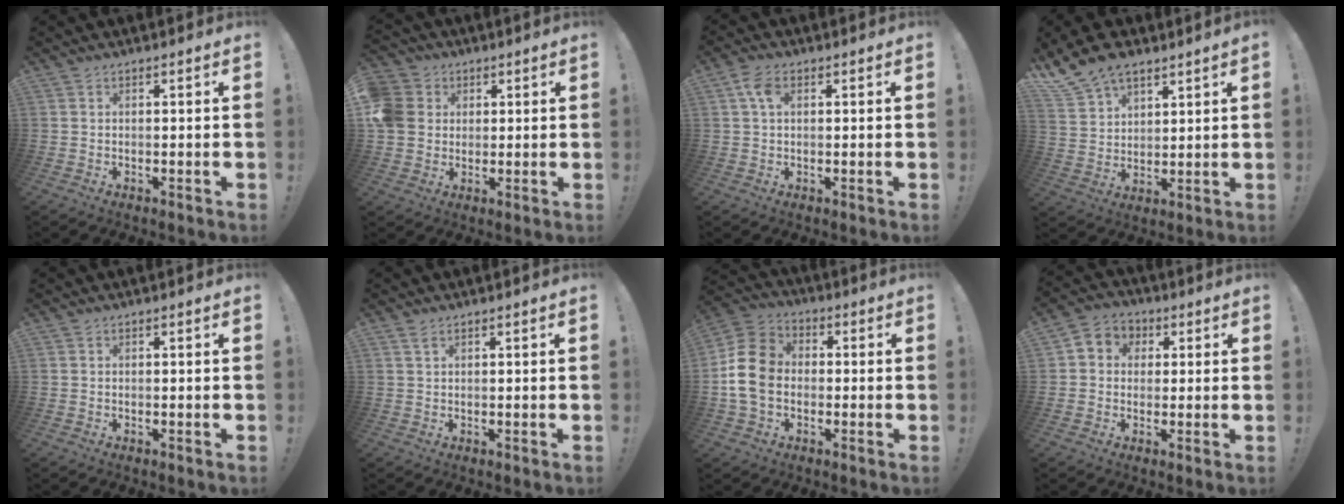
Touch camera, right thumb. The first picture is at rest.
{"total": 9.1, "force": [1.7, 8.2, 3.6], "torque": [-0.077, 0.002, 0.036]}
{"total": 4.8, "force": [1.5, 2.6, 3.7], "torque": [-0.067, 0.005, 0.027]}
{"total": 9.5, "force": [7.4, 4.6, 3.6], "torque": [-0.079, -0.038, 0.149]}
{"total": 0.0}
{"total": 1.6, "force": [0.9, 0.4, 1.2], "torque": [-0.018, -0.002, 0.016]}
{"total": 13.6, "force": [-1.4, 10.6, 8.3], "torque": [-0.152, 0.030, -0.020]}
{"total": 5.7, "force": [-0.4, 5.3, 1.9], "torque": [-0.025, 0.013, -0.003]}